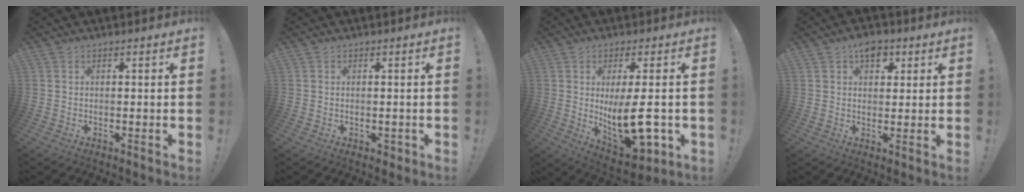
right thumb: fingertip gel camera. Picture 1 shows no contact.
{"total": 1.5, "force": [-0.1, 1.3, 0.8], "torque": [-0.006, 0.001, -0.001]}
{"total": 15.9, "force": [-0.7, 6.1, 14.7], "torque": [-0.235, -0.016, -0.002]}
{"total": 6.7, "force": [3.2, 4.6, 3.6], "torque": [-0.037, -0.008, 0.056]}